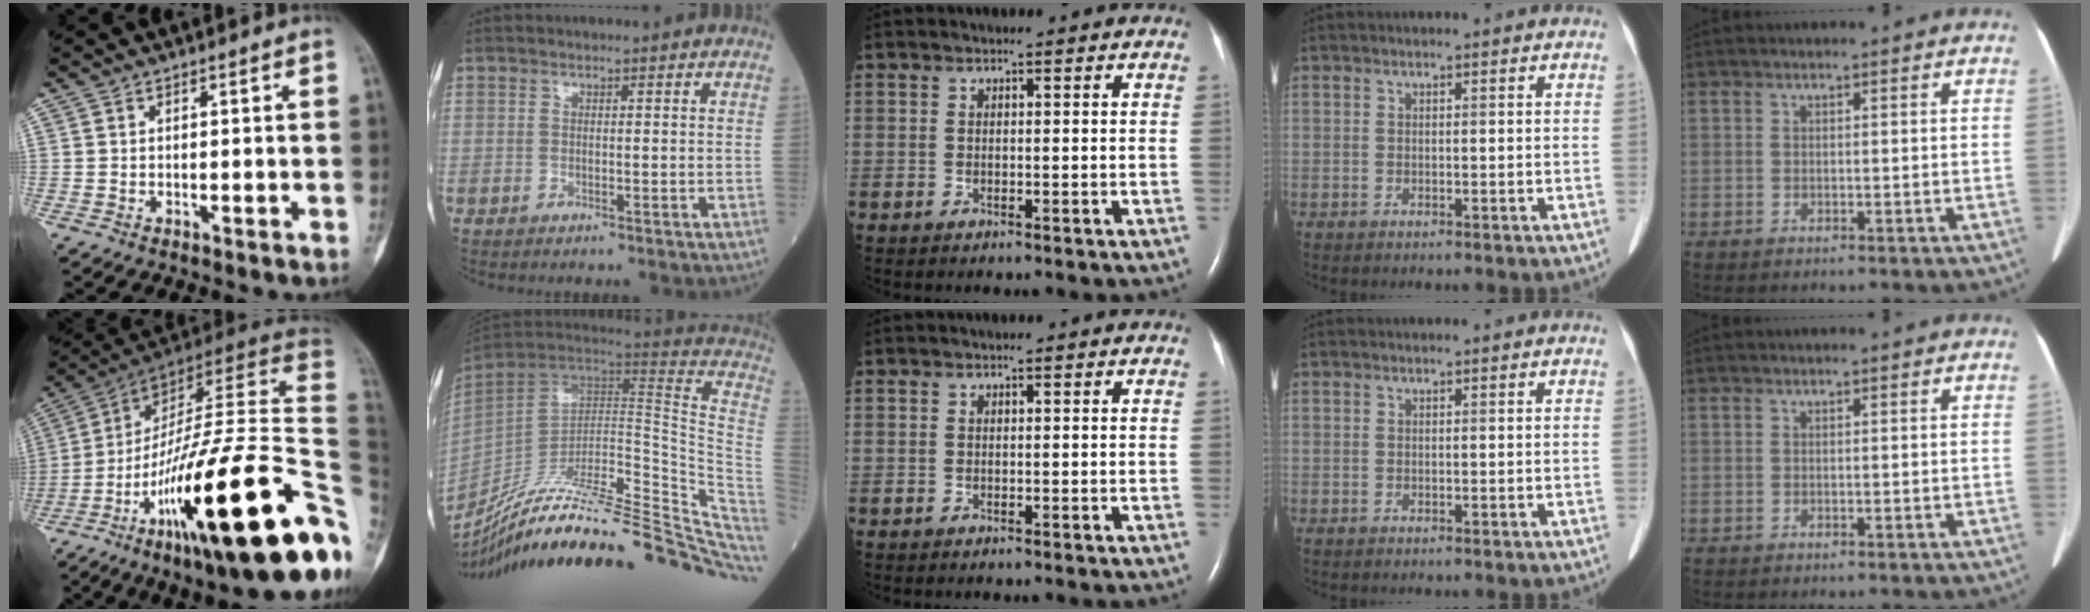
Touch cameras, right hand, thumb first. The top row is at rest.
{"thumb": {"total": 34.7, "force": [-9.8, 6.9, 32.6], "torque": [-0.434, 0.064, -0.158]}, "index": {"total": 34.4, "force": [-28.5, 6.0, 18.2], "torque": [-0.190, -0.027, -0.399]}}